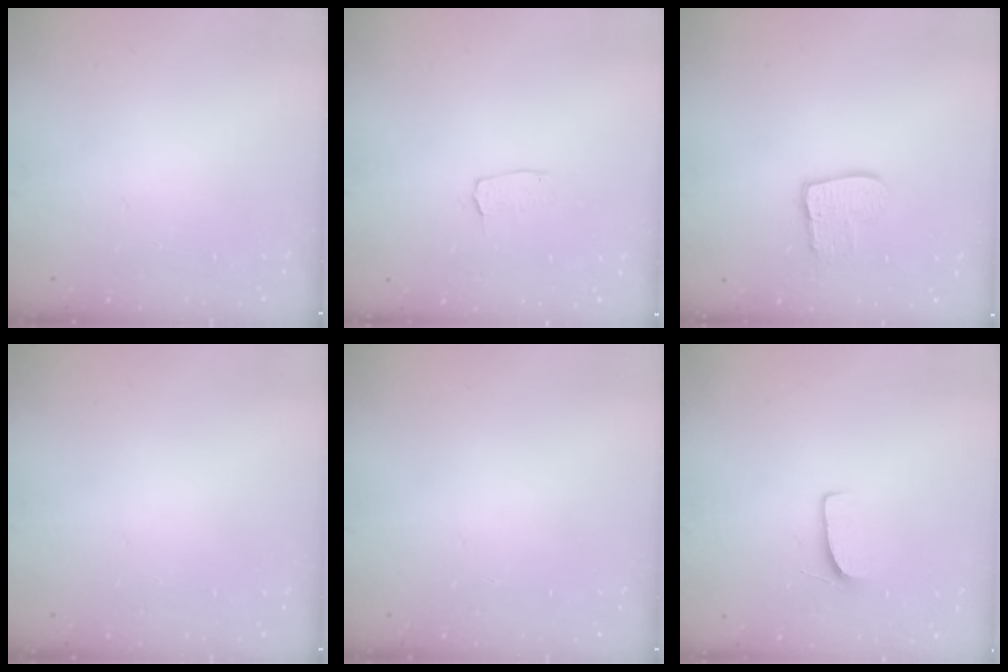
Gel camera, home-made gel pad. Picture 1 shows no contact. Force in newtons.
{"total": 2.9, "press": 2.9, "slide": 0.2}
{"total": 9.5, "press": 9.5, "slide": 0.7}
{"total": 0.0}
{"total": 0.0}
{"total": 7.1, "press": 7.1, "slide": 0.5}